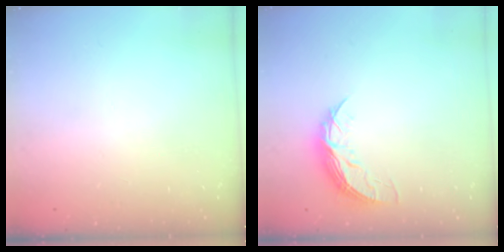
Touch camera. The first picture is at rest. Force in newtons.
{"total": 7.9, "press": 7.8, "slide": 0.6}